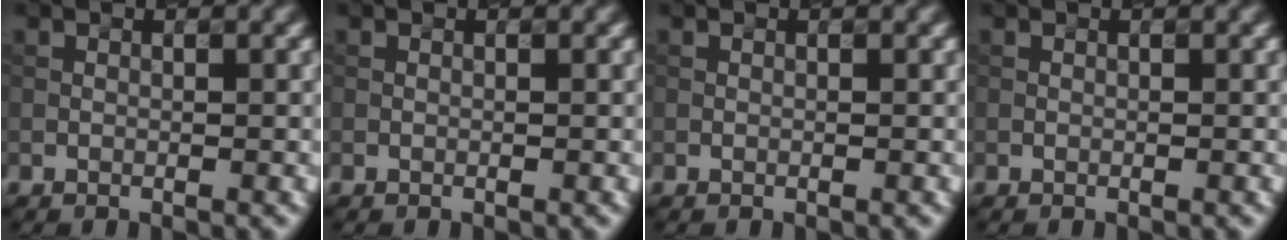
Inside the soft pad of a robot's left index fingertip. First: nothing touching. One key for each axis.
{"total": 0.0}
{"total": 0.0}
{"total": 0.0}